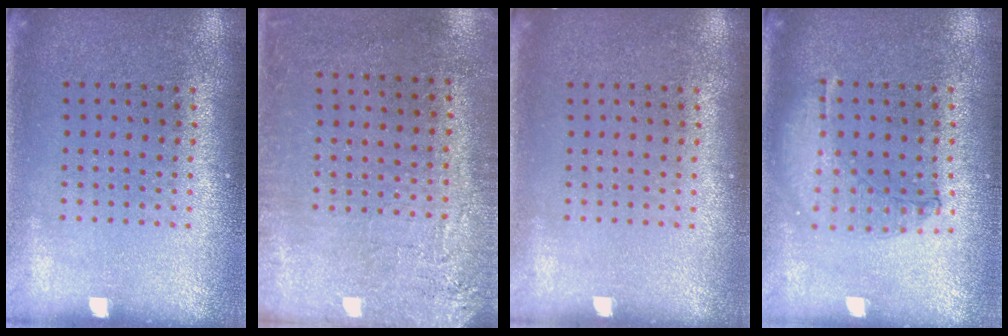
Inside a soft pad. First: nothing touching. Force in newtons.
{"total": 2.7, "press": 2.3, "slide": 1.4}
{"total": 0.0}
{"total": 1.0, "press": 1.0, "slide": 0.2}